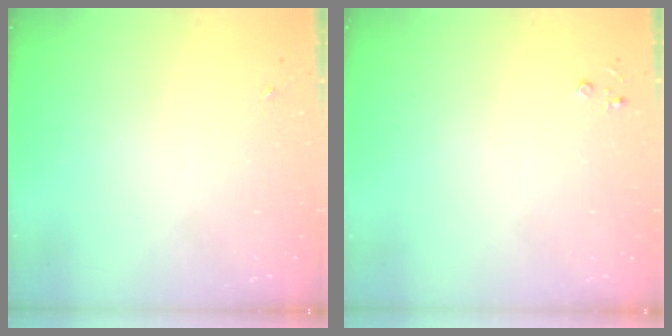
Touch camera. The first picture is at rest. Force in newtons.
{"total": 2.2, "press": 2.2, "slide": 0.3}